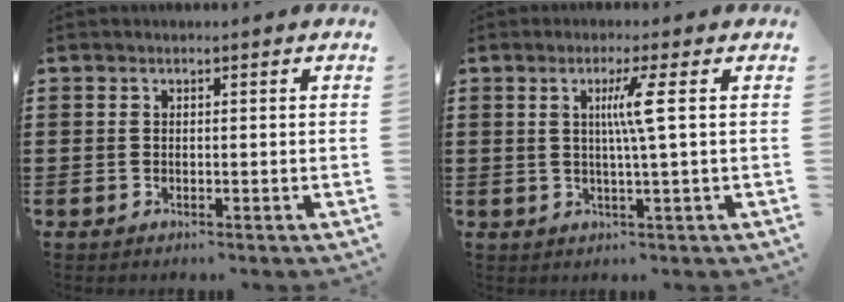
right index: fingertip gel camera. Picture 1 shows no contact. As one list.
[{"total": 4.6, "force": [0.8, -0.9, 4.4], "torque": [-0.085, -0.007, 0.007]}]